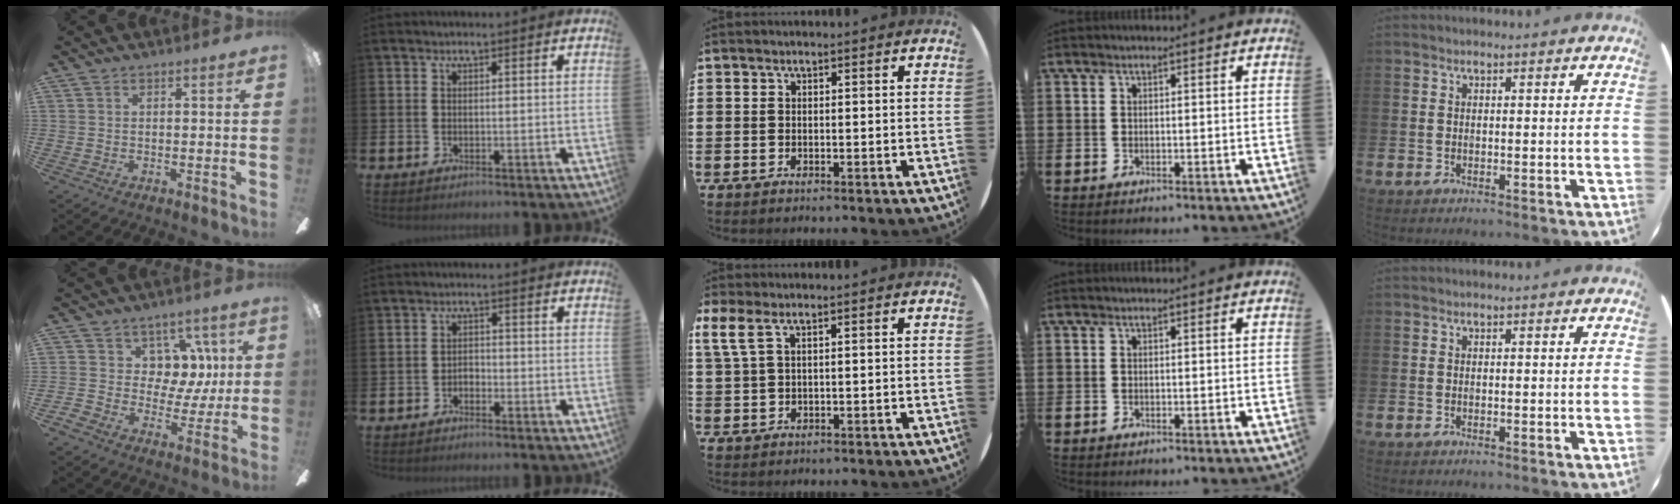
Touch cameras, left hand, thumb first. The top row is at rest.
{"thumb": {"total": 10.0, "force": [3.0, 8.7, 3.7], "torque": [-0.052, -0.020, 0.065]}, "index": {"total": 1.4, "force": [-1.1, 0.8, 0.2], "torque": [-0.007, 0.003, -0.024]}, "middle": {"total": 2.3, "force": [1.3, 0.5, 1.8], "torque": [-0.042, 0.003, 0.023]}}